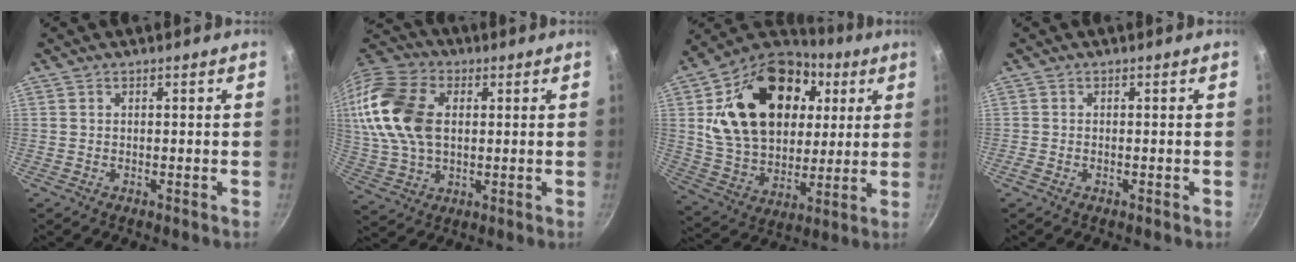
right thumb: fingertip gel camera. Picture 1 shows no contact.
{"total": 18.8, "force": [2.9, 12.3, 13.9], "torque": [-0.268, 0.014, 0.051]}
{"total": 26.2, "force": [7.3, 17.6, 17.9], "torque": [-0.282, -0.007, 0.127]}
{"total": 0.8, "force": [-0.5, 0.5, 0.4], "torque": [-0.014, 0.002, -0.014]}